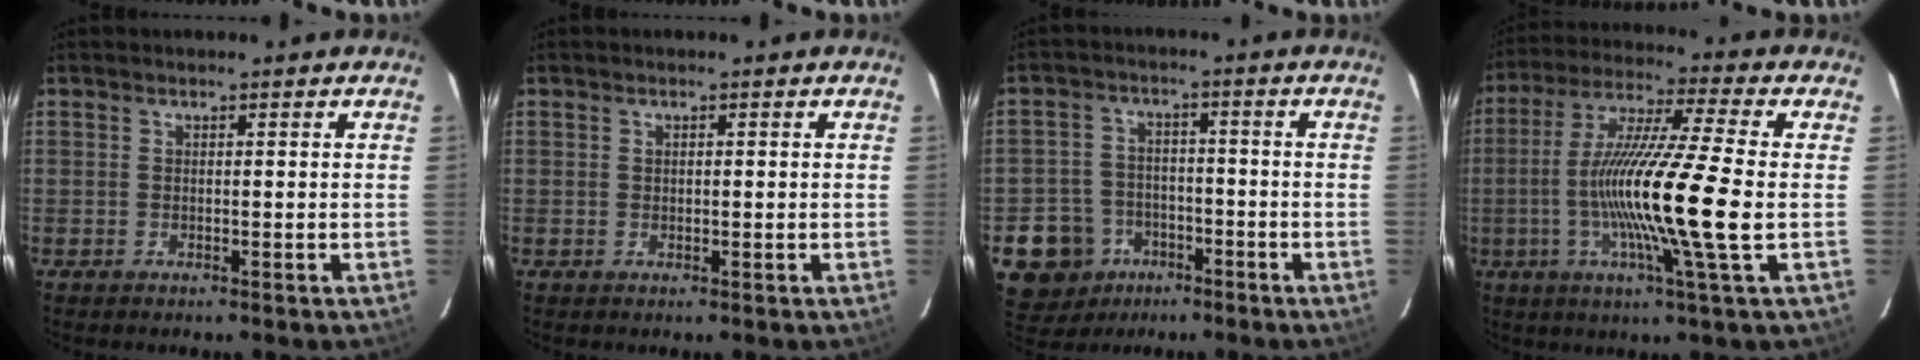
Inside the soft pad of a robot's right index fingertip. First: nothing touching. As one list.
[{"total": 0.6, "force": [0.2, 0.4, 0.4], "torque": [-0.007, 0.002, 0.004]}, {"total": 10.2, "force": [-5.0, 8.7, 1.8], "torque": [-0.071, 0.029, -0.067]}, {"total": 16.8, "force": [-2.6, -1.3, 16.5], "torque": [-0.311, -0.007, -0.056]}]